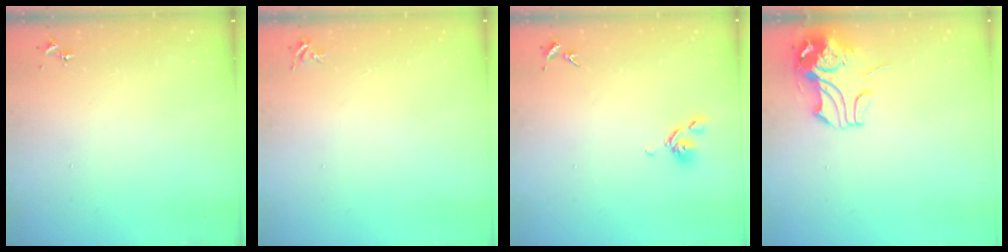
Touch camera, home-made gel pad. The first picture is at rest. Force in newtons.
{"total": 4.4, "press": 4.4, "slide": 0.6}
{"total": 6.7, "press": 6.6, "slide": 1.5}
{"total": 9.7, "press": 9.6, "slide": 1.7}